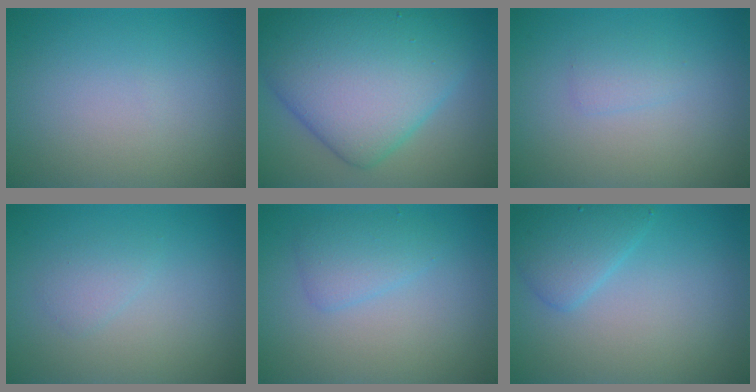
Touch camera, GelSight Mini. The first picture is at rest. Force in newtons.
{"total": 11.2, "press": 11.2, "slide": 0.2}
{"total": 1.1, "press": 1.1, "slide": 0.0}
{"total": 1.1, "press": 1.1, "slide": 0.1}
{"total": 2.1, "press": 2.1, "slide": 0.1}
{"total": 2.8, "press": 2.8, "slide": 0.1}